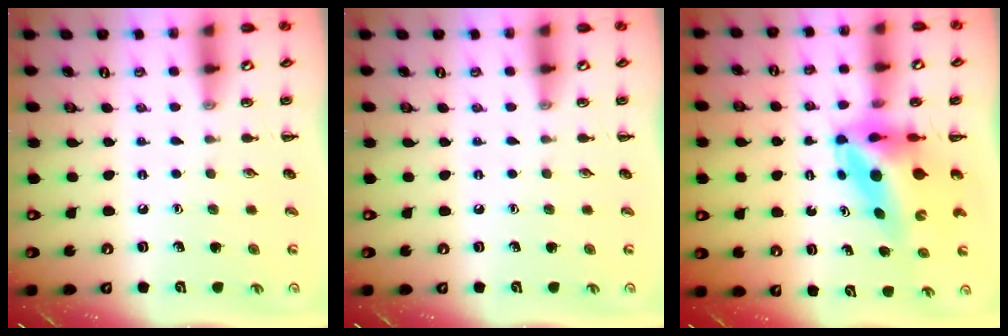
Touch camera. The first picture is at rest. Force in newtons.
{"total": 0.0}
{"total": 6.7, "press": 6.4, "slide": 2.0}